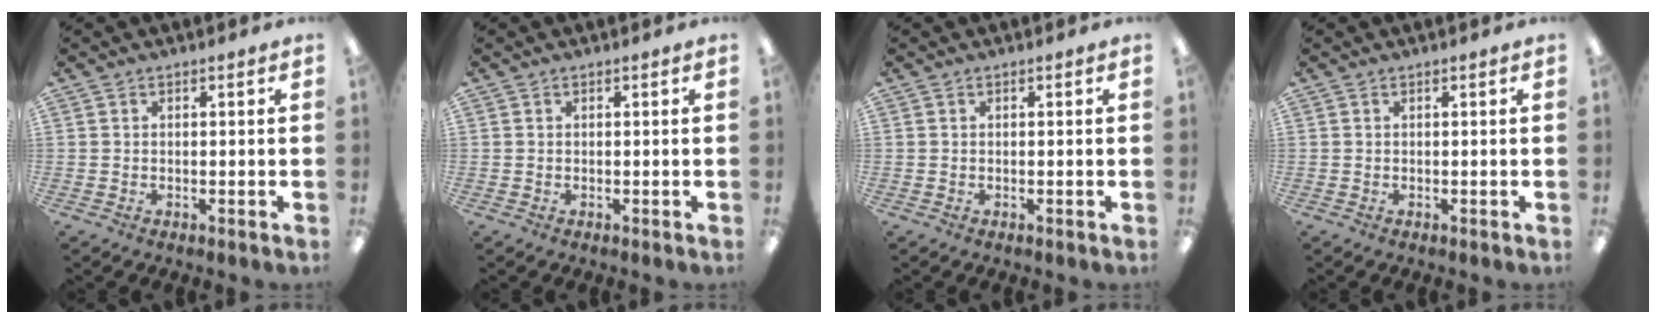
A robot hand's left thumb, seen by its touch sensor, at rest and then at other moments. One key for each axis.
{"total": 0.0}
{"total": 0.0}
{"total": 0.0}